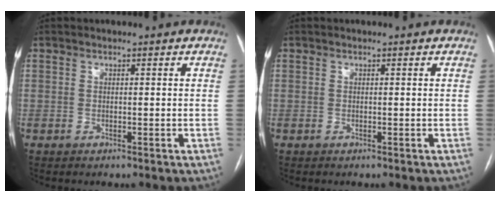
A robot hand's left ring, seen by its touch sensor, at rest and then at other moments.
{"total": 0.0}